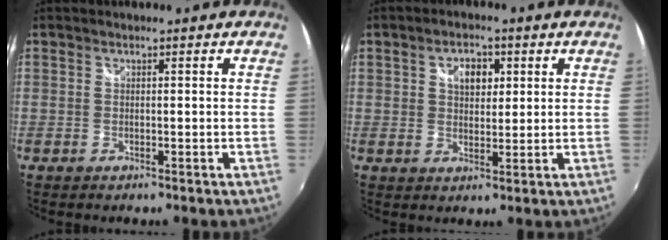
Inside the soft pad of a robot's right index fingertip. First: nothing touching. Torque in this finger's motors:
{"motor_torque": [0.03, 0.01, 0.04, 0.05]}